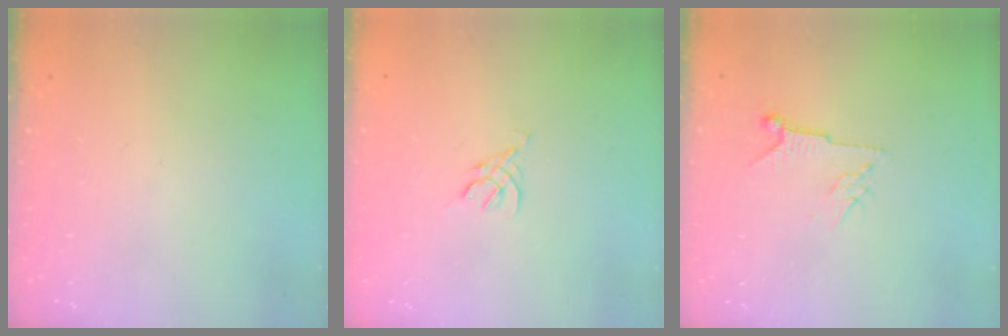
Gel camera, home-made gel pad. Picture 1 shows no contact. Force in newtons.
{"total": 2.5, "press": 2.5, "slide": 0.7}
{"total": 6.6, "press": 6.5, "slide": 1.1}